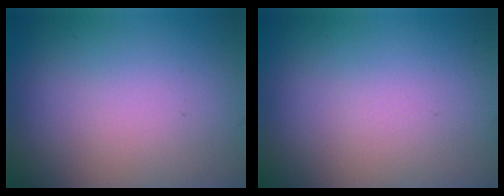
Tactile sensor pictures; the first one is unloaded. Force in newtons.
{"total": 0.0}